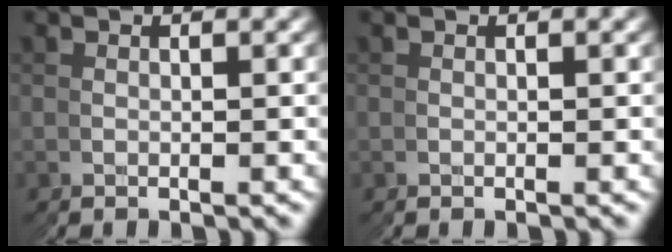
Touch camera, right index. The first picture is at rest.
{"total": 0.0}